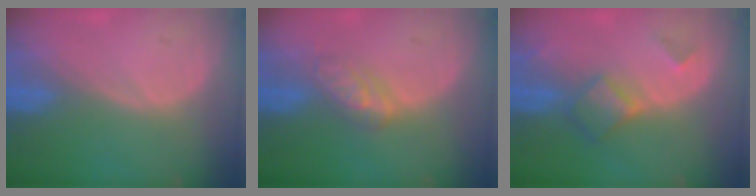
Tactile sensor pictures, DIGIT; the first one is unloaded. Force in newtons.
{"total": 4.7, "press": 4.4, "slide": 1.4}
{"total": 5.1, "press": 4.4, "slide": 2.6}